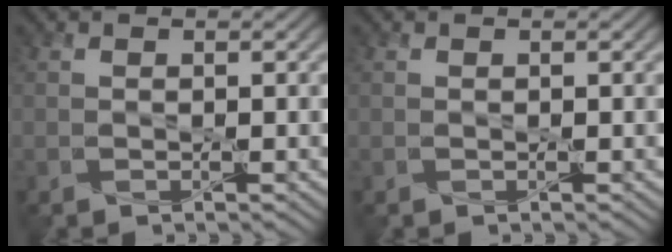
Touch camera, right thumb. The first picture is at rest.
{"total": 0.0}